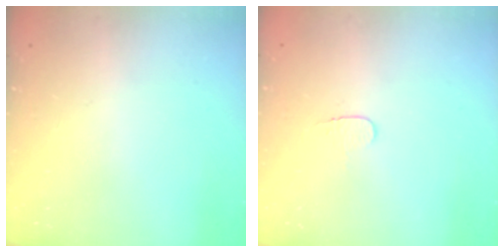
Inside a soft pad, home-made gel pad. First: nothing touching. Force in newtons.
{"total": 3.4, "press": 3.4, "slide": 0.4}